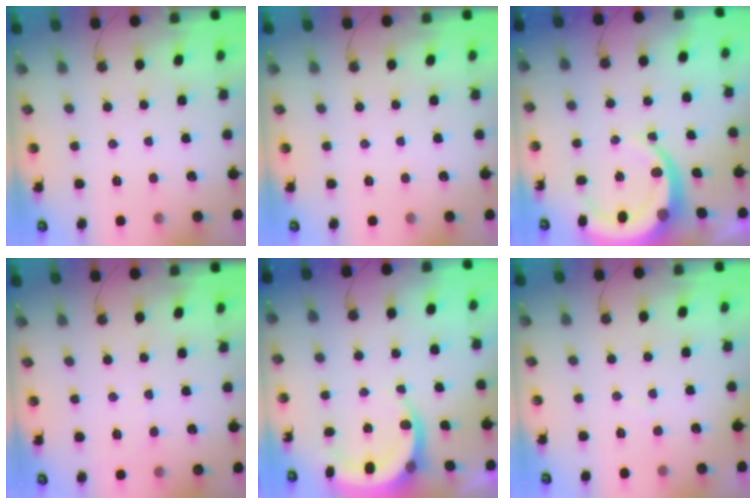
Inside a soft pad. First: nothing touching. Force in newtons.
{"total": 0.0}
{"total": 8.8, "press": 8.8, "slide": 1.1}
{"total": 3.6, "press": 3.6, "slide": 0.5}
{"total": 5.3, "press": 5.3, "slide": 0.5}
{"total": 3.4, "press": 3.3, "slide": 0.4}